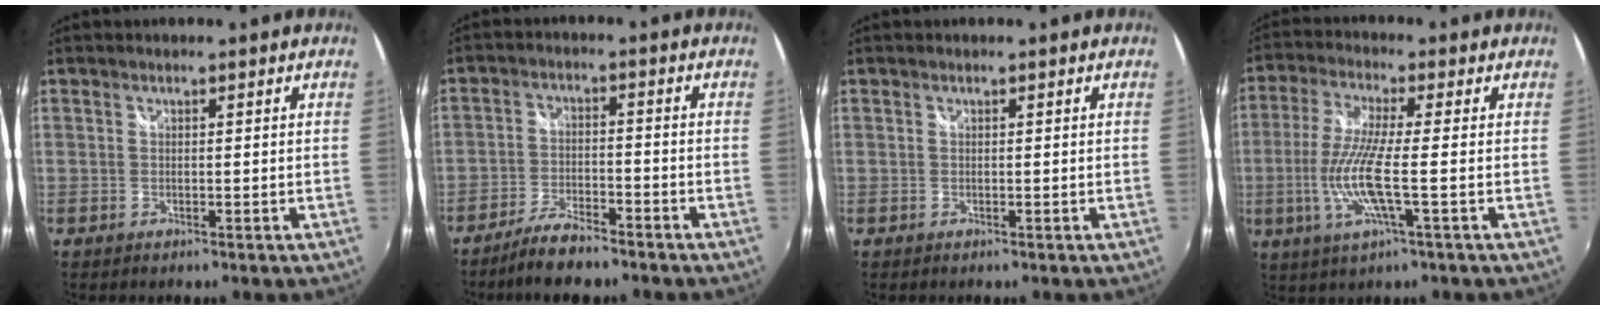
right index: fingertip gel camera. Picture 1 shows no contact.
{"total": 7.6, "force": [-6.2, 1.8, 3.9], "torque": [-0.095, -0.008, -0.114]}
{"total": 0.0}
{"total": 10.3, "force": [-2.2, 0.6, 10.0], "torque": [-0.211, -0.011, -0.041]}